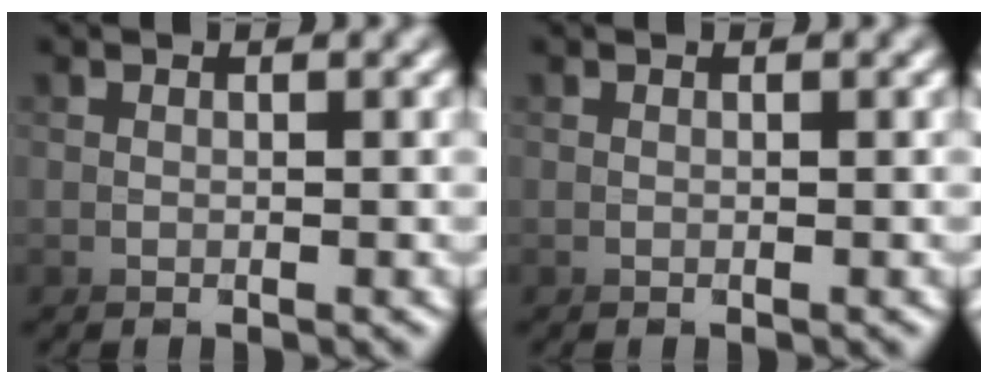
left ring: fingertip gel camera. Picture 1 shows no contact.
{"total": 0.0}